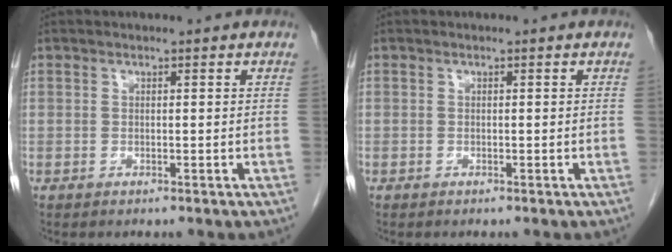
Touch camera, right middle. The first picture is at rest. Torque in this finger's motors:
{"motor_torque": [0.07, -0.04, -0.11, -0.21]}